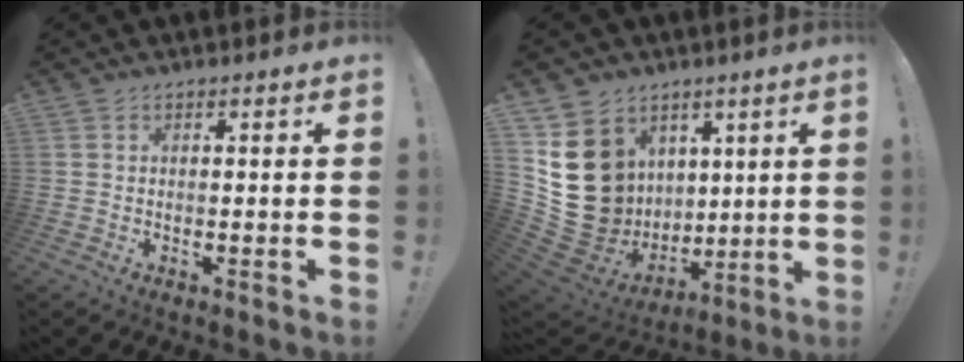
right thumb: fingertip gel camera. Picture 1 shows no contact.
{"total": 20.2, "force": [4.1, 17.6, 9.0], "torque": [-0.172, -0.040, 0.125]}